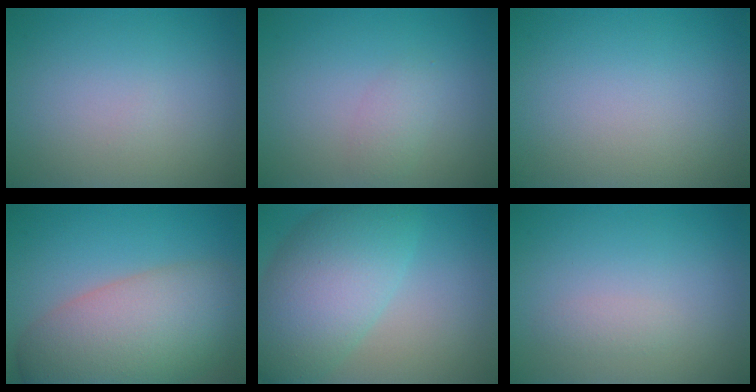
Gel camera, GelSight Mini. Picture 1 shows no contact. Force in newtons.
{"total": 1.5, "press": 1.5, "slide": 0.1}
{"total": 0.0}
{"total": 10.3, "press": 10.3, "slide": 0.7}
{"total": 8.3, "press": 8.3, "slide": 0.2}
{"total": 0.8, "press": 0.8, "slide": 0.0}